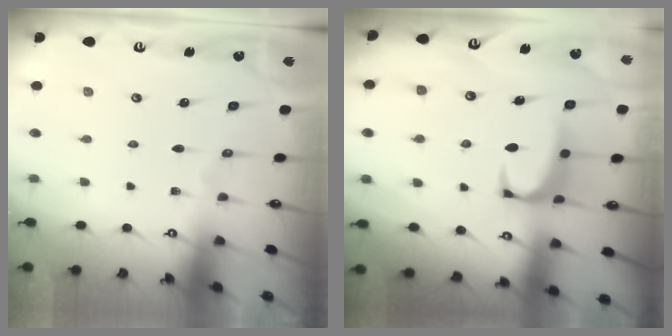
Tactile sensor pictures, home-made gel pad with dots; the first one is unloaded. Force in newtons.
{"total": 1.4, "press": 1.1, "slide": 0.8}